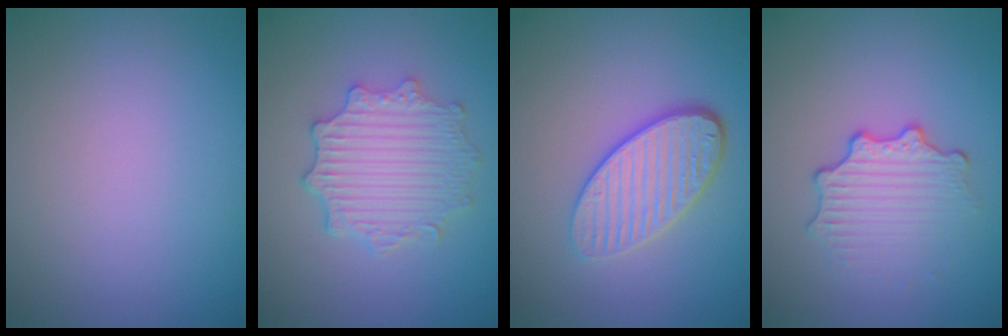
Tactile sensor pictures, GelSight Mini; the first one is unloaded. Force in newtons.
{"total": 4.6, "press": 3.8, "slide": 2.6}
{"total": 4.5, "press": 3.6, "slide": 2.8}
{"total": 3.2, "press": 2.5, "slide": 1.9}